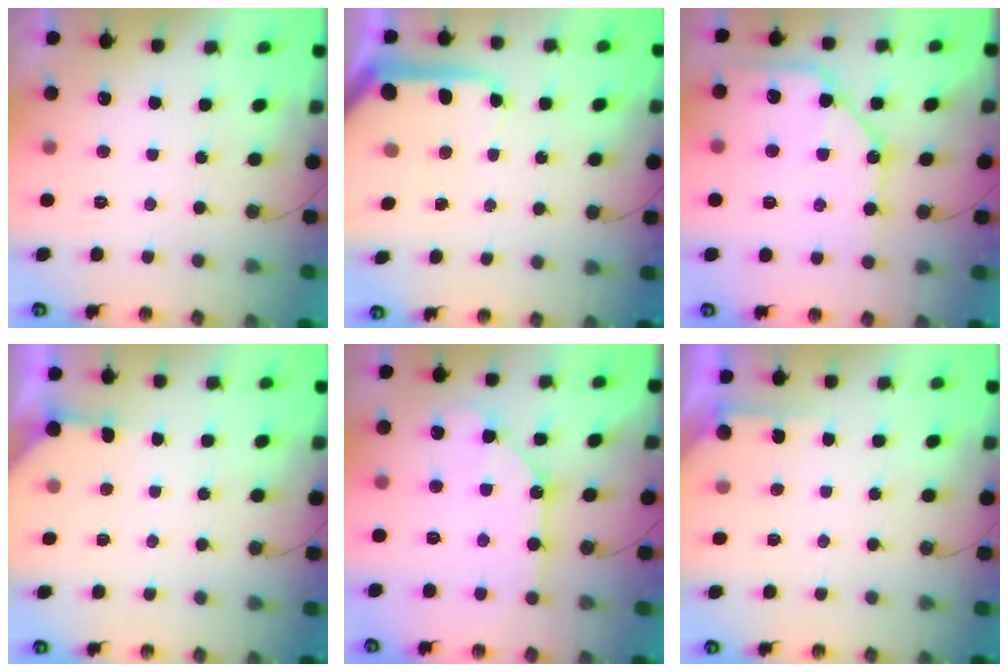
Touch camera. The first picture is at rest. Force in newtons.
{"total": 9.0, "press": 9.0, "slide": 0.6}
{"total": 13.3, "press": 13.2, "slide": 1.4}
{"total": 2.8, "press": 2.8, "slide": 0.4}
{"total": 10.8, "press": 10.7, "slide": 1.2}
{"total": 2.8, "press": 2.8, "slide": 0.2}